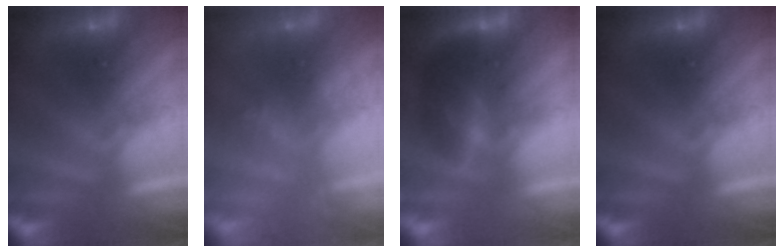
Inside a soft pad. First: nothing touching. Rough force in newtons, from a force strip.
{"total": 1.7}
{"total": 9.0}
{"total": 0.0}